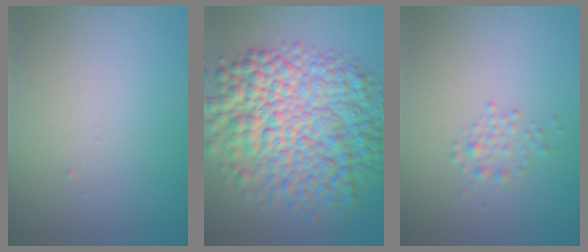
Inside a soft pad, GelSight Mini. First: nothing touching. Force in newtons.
{"total": 11.5, "press": 11.5, "slide": 0.1}
{"total": 1.4, "press": 1.4, "slide": 0.1}